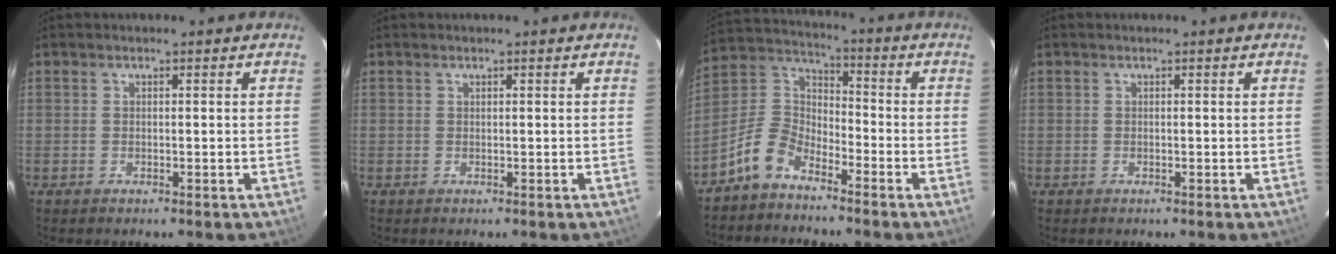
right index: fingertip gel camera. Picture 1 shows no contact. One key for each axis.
{"total": 0.0}
{"total": 7.8, "fx": -5.5, "fy": 3.9, "fz": 3.8, "tx": -0.095, "ty": 0.026, "tz": -0.120}
{"total": 0.0}